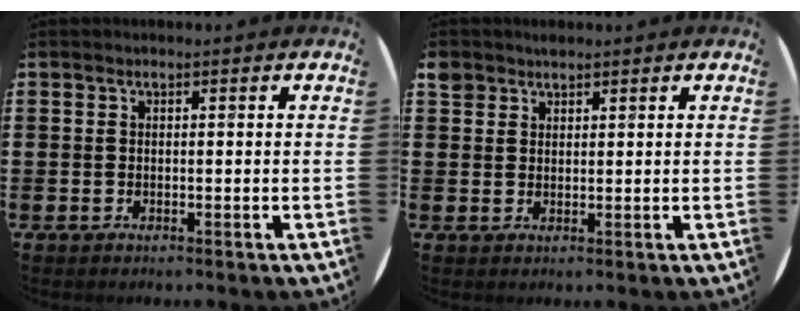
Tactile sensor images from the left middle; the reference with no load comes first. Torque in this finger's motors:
{"motor_torque": [0.35, -0.35, 0.01, 0.04]}